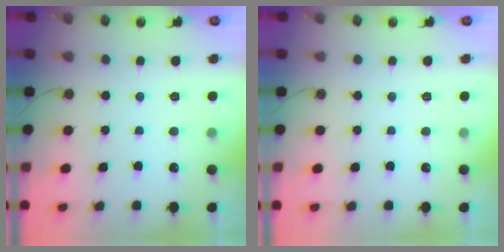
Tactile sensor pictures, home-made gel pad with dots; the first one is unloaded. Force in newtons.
{"total": 0.0}